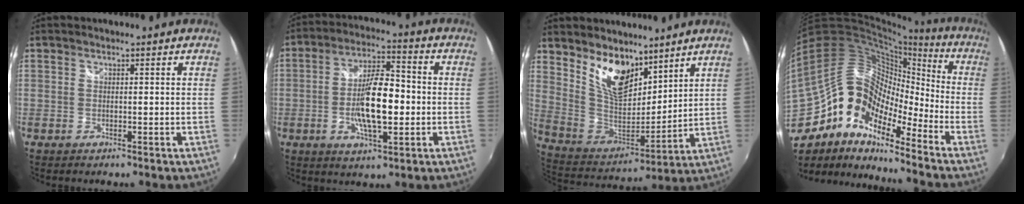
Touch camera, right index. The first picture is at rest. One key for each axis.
{"total": 12.0, "fx": -1.9, "fy": 4.0, "fz": 11.2, "tx": -0.210, "ty": 0.006, "tz": -0.031}
{"total": 14.5, "fx": 9.4, "fy": 7.3, "fz": 8.2, "tx": -0.156, "ty": -0.004, "tz": 0.189}
{"total": 21.4, "fx": -12.9, "fy": 11.1, "fz": 13.1, "tx": -0.246, "ty": -0.015, "tz": -0.260}